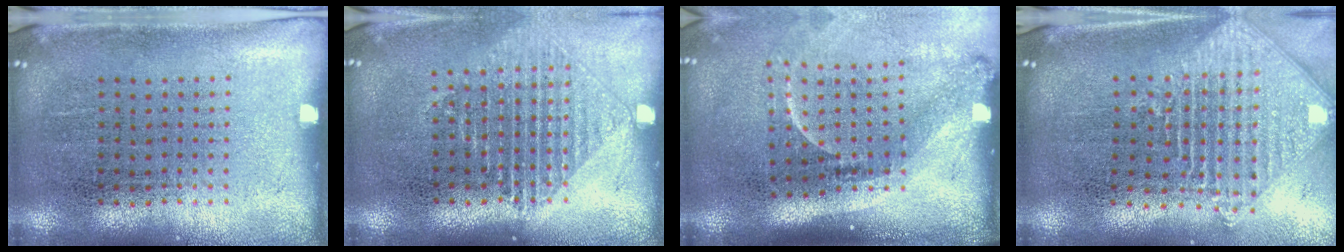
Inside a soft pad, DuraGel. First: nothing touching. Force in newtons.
{"total": 1.2, "press": 1.2, "slide": 0.5}
{"total": 2.3, "press": 1.5, "slide": 1.7}
{"total": 2.2, "press": 1.8, "slide": 1.3}